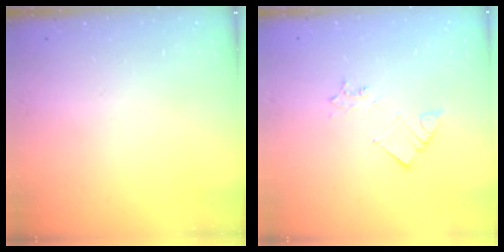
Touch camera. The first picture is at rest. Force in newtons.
{"total": 2.6, "press": 2.6, "slide": 0.2}